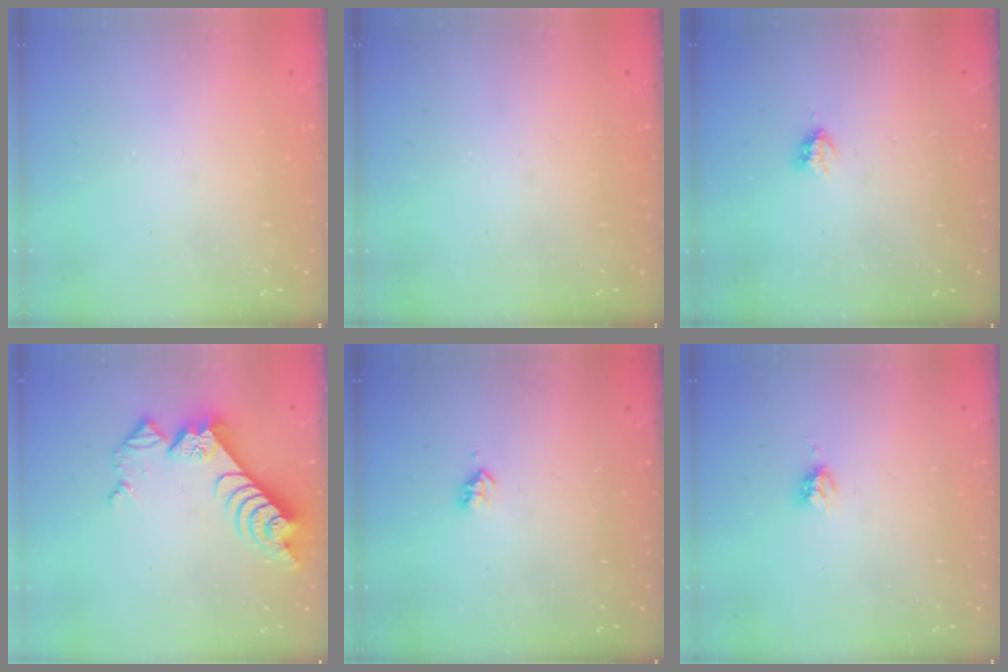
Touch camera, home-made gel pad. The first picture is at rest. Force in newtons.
{"total": 0.0}
{"total": 2.9, "press": 2.9, "slide": 0.5}
{"total": 11.2, "press": 11.1, "slide": 1.4}
{"total": 3.1, "press": 3.1, "slide": 0.4}
{"total": 4.2, "press": 4.2, "slide": 0.1}